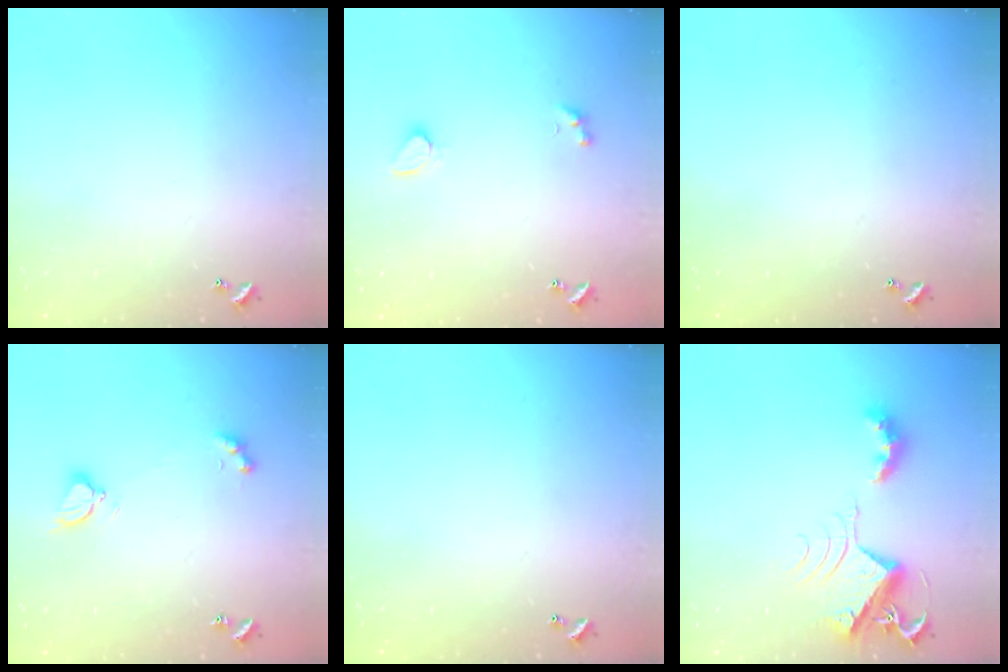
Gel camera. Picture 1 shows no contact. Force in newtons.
{"total": 2.1, "press": 2.0, "slide": 0.4}
{"total": 0.0}
{"total": 3.6, "press": 3.5, "slide": 0.7}
{"total": 0.0}
{"total": 8.1, "press": 8.1, "slide": 0.1}